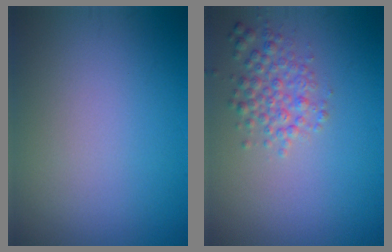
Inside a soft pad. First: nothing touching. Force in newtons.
{"total": 2.8, "press": 2.8, "slide": 0.1}